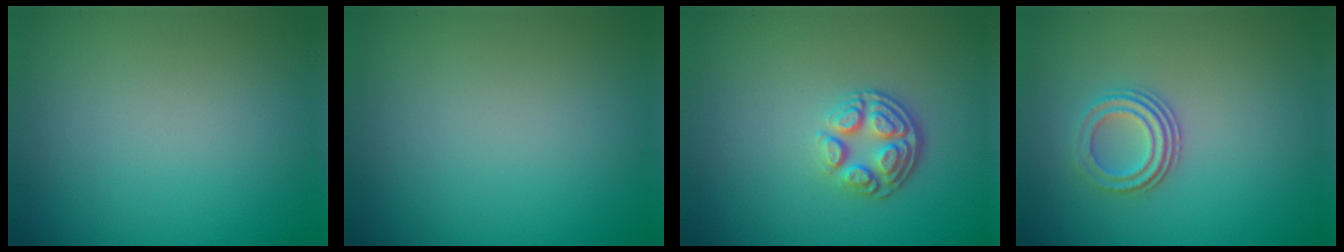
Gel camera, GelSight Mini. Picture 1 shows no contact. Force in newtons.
{"total": 0.0}
{"total": 3.7, "press": 2.7, "slide": 2.6}
{"total": 2.8, "press": 2.1, "slide": 1.9}